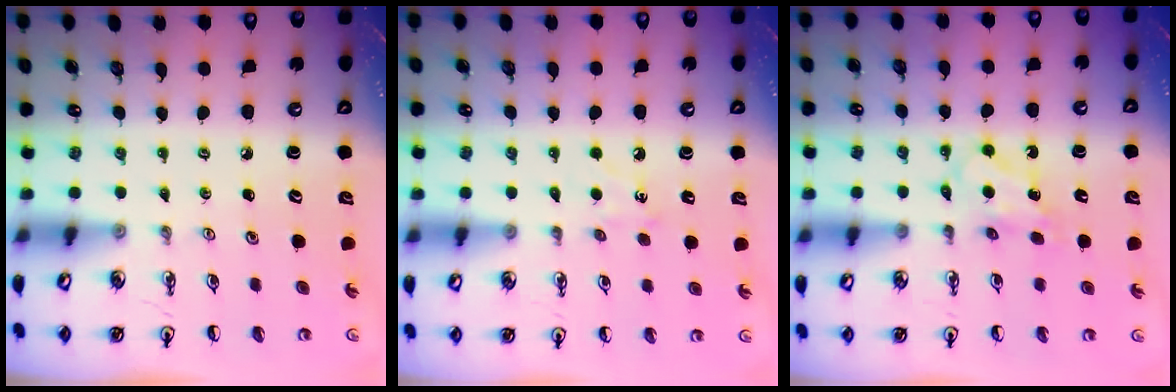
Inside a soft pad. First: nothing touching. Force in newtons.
{"total": 5.1, "press": 5.0, "slide": 0.7}
{"total": 5.9, "press": 5.8, "slide": 1.3}